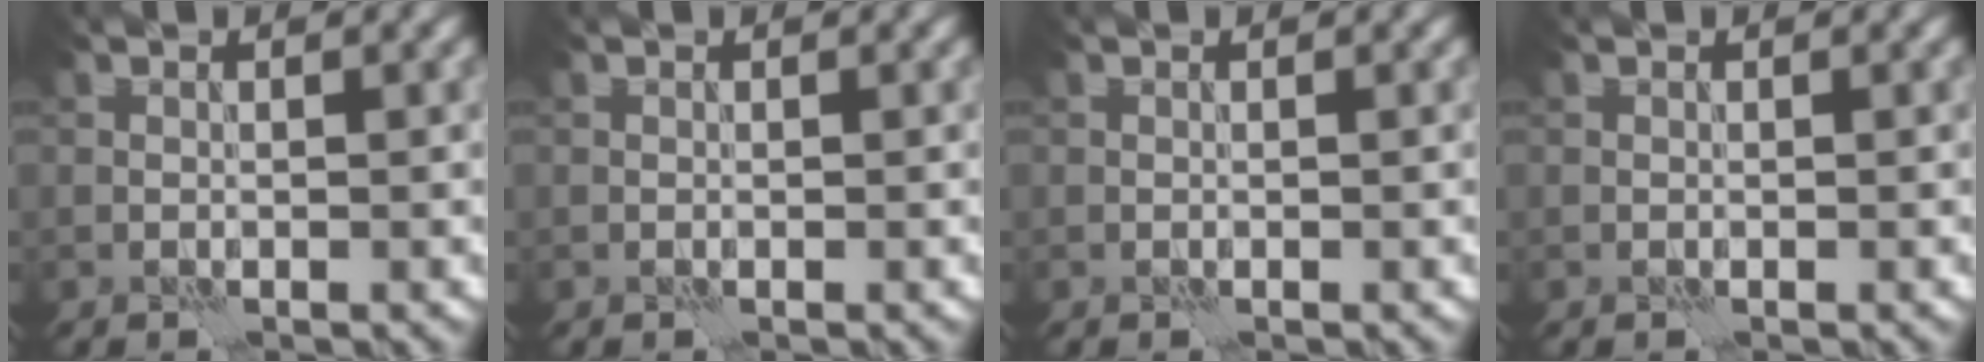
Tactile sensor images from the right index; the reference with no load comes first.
{"total": 0.0}
{"total": 0.0}
{"total": 0.0}